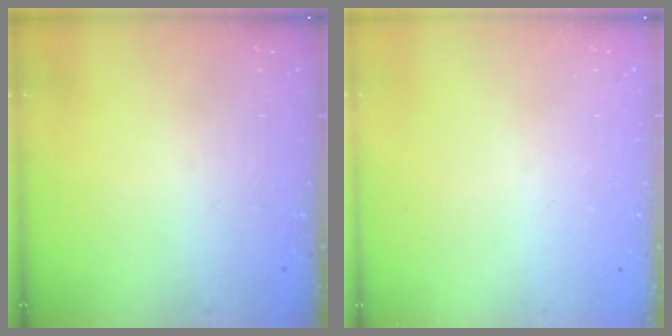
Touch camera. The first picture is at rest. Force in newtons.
{"total": 0.0}